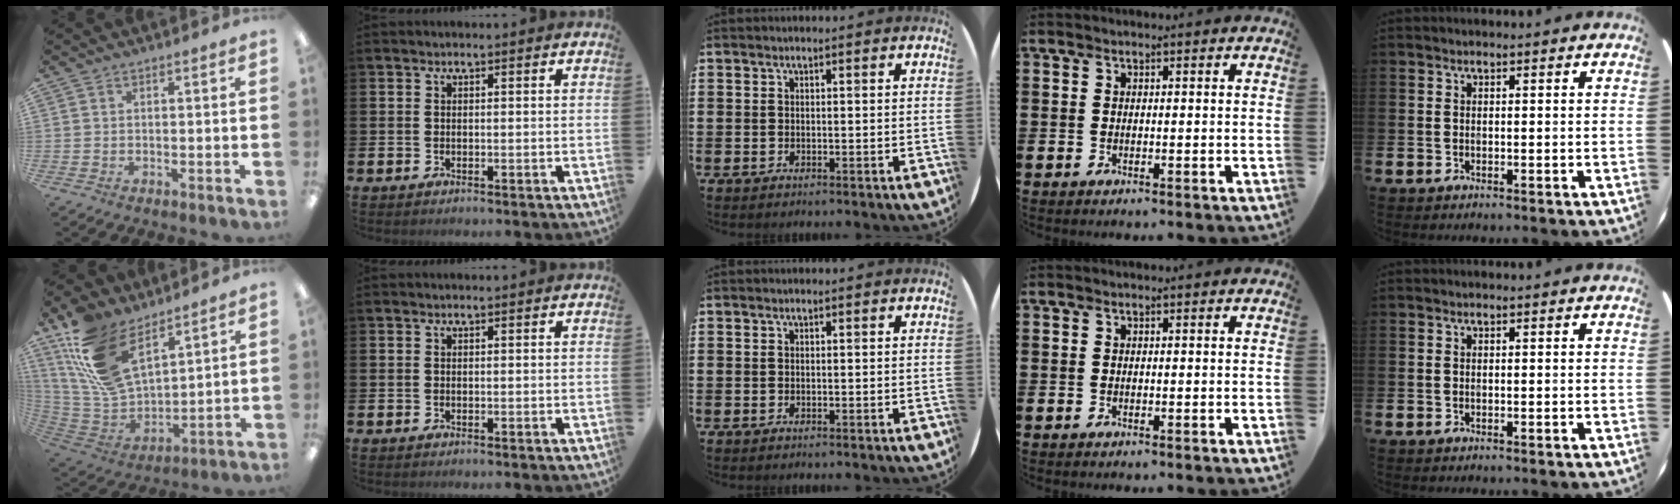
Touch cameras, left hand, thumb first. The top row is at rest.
{"thumb": {"total": 19.7, "force": [11.8, 10.2, 12.0], "torque": [-0.275, -0.055, 0.220]}}